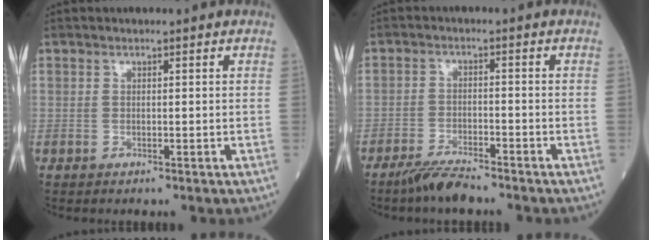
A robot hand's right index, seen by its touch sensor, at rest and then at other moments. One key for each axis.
{"total": 4.5, "fx": -3.9, "fy": 0.5, "fz": 2.2, "tx": -0.048, "ty": -0.009, "tz": -0.077}